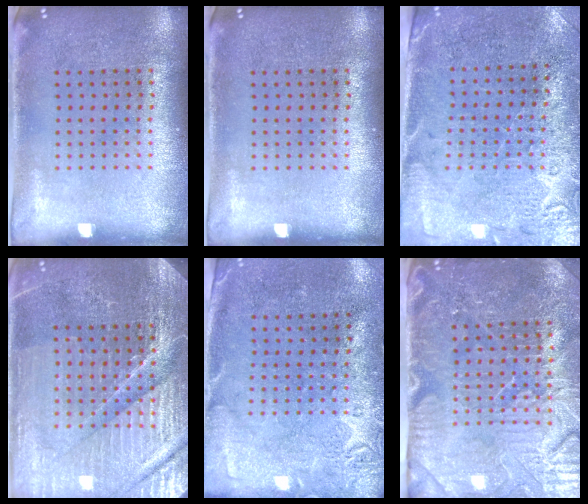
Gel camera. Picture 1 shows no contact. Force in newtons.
{"total": 0.0}
{"total": 2.8, "press": 2.5, "slide": 1.1}
{"total": 4.9, "press": 4.6, "slide": 1.5}
{"total": 2.8, "press": 2.2, "slide": 1.7}
{"total": 5.0, "press": 4.5, "slide": 2.2}